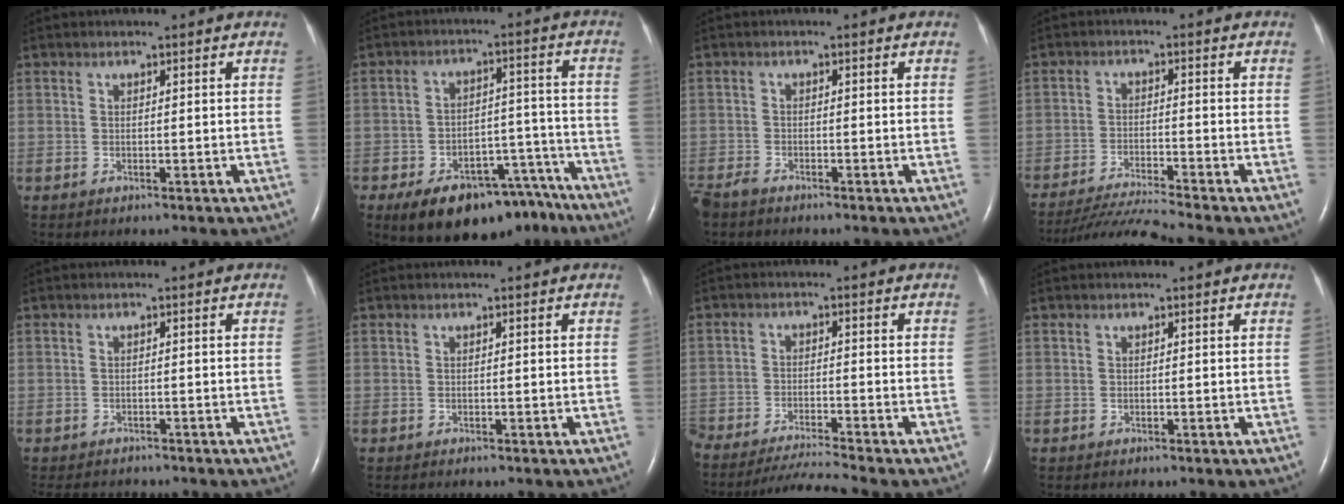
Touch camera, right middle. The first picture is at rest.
{"total": 16.7, "force": [-12.4, 7.4, 8.4], "torque": [-0.099, 0.031, -0.178]}
{"total": 3.2, "force": [-2.8, 0.9, 1.2], "torque": [-0.025, -0.008, -0.053]}
{"total": 8.4, "force": [-7.7, -2.3, 2.4], "torque": [-0.040, -0.021, -0.141]}
{"total": 5.6, "force": [-5.0, 1.8, 1.7], "torque": [-0.023, -0.004, -0.069]}
{"total": 0.0}
{"total": 7.5, "force": [-6.9, -1.7, 2.3], "torque": [-0.035, -0.015, -0.126]}
{"total": 0.0}